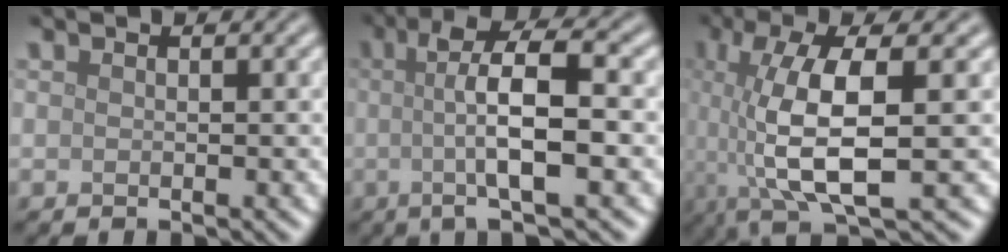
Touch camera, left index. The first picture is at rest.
{"total": 7.5, "force": [-0.3, 1.6, 7.4], "torque": [-0.113, 0.005, -0.009]}
{"total": 9.1, "force": [-0.9, 2.8, 8.7], "torque": [-0.166, 0.003, -0.019]}